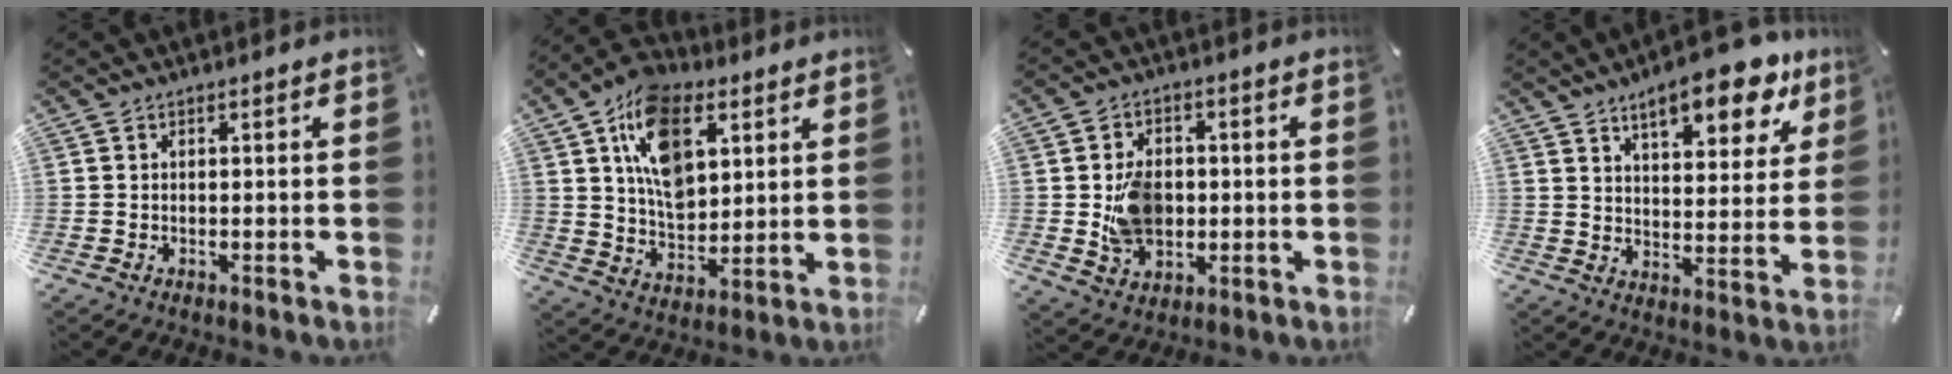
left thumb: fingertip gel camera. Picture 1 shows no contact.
{"total": 16.5, "force": [6.8, 10.6, 10.6], "torque": [-0.185, -0.004, 0.125]}
{"total": 10.3, "force": [-0.5, 8.1, 6.3], "torque": [-0.118, 0.005, -0.007]}
{"total": 14.4, "force": [9.8, 5.6, 8.9], "torque": [-0.118, -0.050, 0.162]}